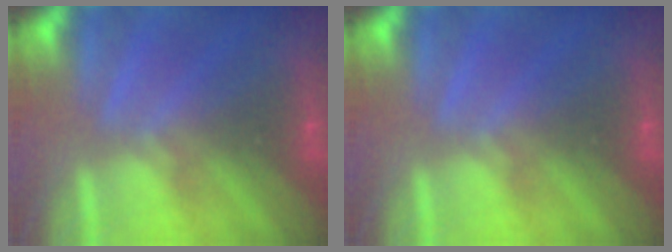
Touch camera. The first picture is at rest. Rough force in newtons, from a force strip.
{"total": 0.0}